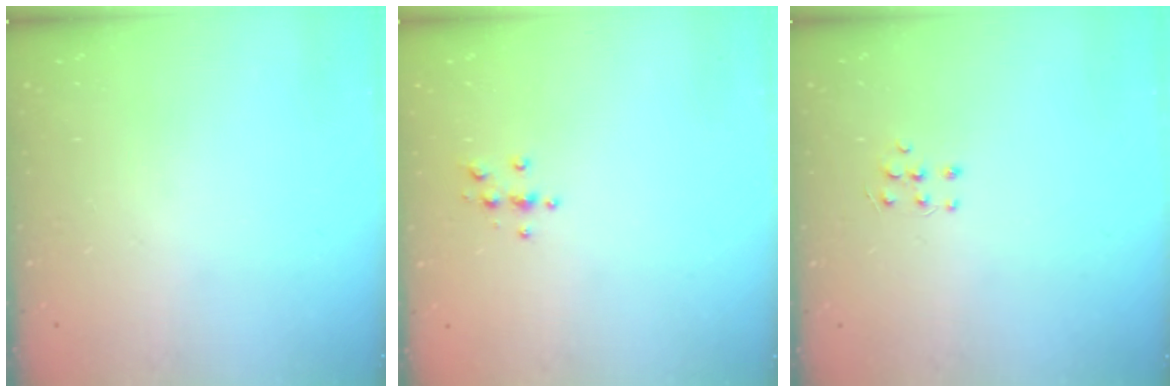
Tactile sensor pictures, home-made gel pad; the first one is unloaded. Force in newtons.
{"total": 3.8, "press": 3.8, "slide": 0.4}
{"total": 4.8, "press": 4.7, "slide": 0.8}